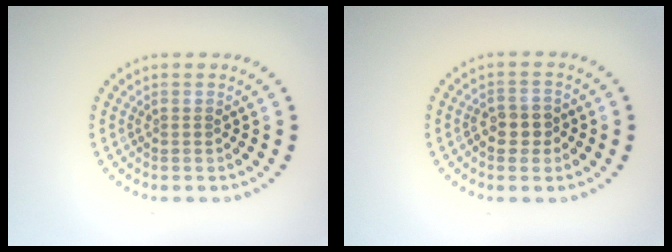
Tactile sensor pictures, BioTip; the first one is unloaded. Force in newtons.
{"total": 2.0, "press": 1.9, "slide": 0.4}